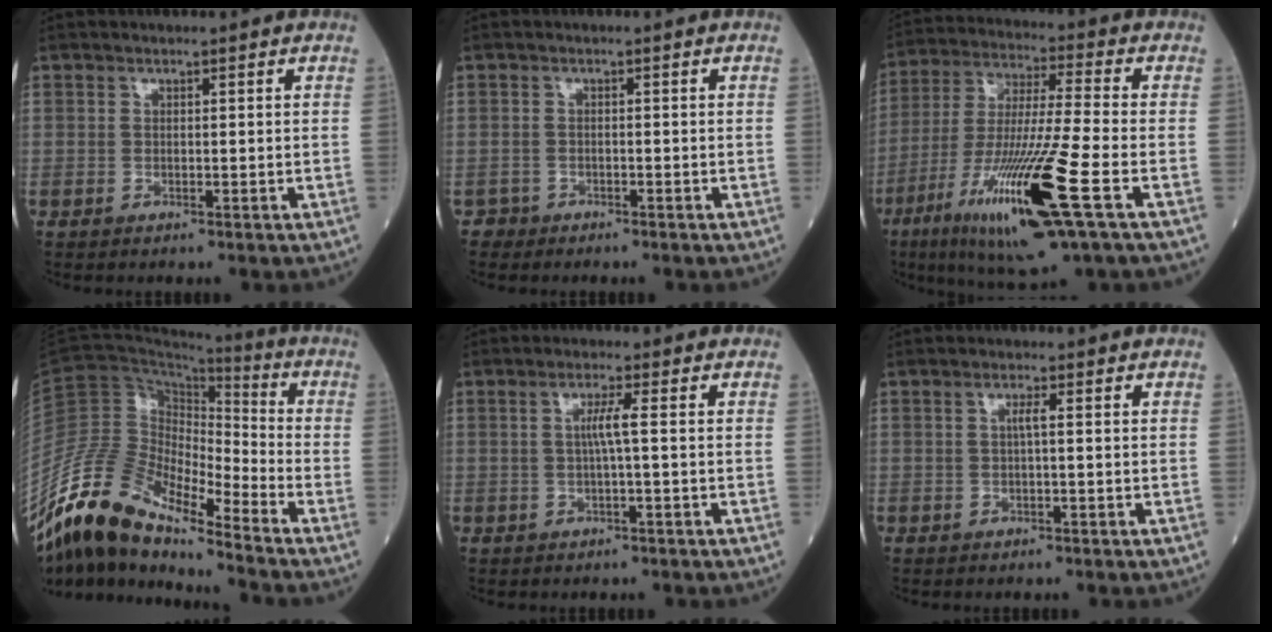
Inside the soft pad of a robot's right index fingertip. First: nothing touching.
{"total": 1.5, "force": [-1.1, 0.8, -0.6], "torque": [0.008, 0.005, -0.023]}
{"total": 18.9, "force": [-7.9, 0.5, 17.2], "torque": [-0.354, -0.040, -0.142]}
{"total": 14.4, "force": [-11.8, 3.7, 7.3], "torque": [-0.146, 0.035, -0.222]}
{"total": 2.7, "force": [0.1, -0.5, 2.6], "torque": [-0.050, 0.002, 0.000]}
{"total": 1.3, "force": [0.1, 0.0, 1.3], "torque": [-0.026, 0.002, 0.001]}